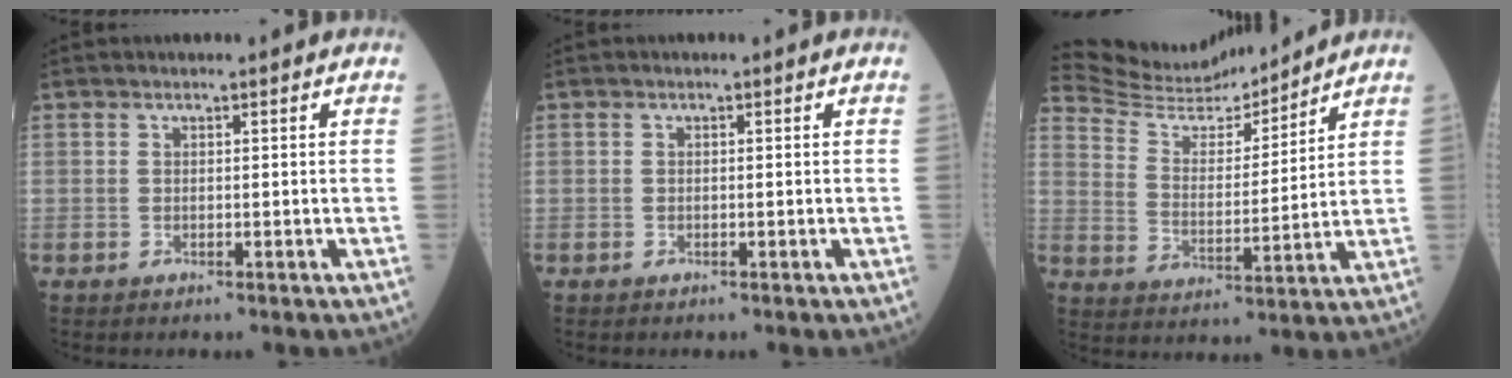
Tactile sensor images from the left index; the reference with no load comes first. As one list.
[{"total": 0.0}, {"total": 13.3, "force": [13.0, 1.1, 2.7], "torque": [-0.061, 0.003, 0.229]}]